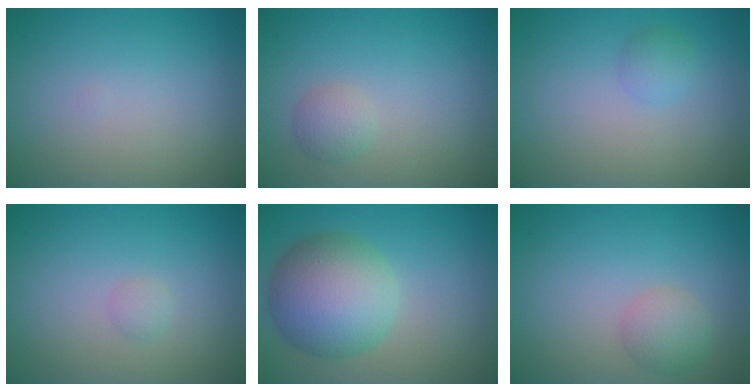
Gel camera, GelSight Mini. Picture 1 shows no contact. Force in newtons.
{"total": 1.6, "press": 1.6, "slide": 0.1}
{"total": 1.2, "press": 1.2, "slide": 0.1}
{"total": 0.7, "press": 0.7, "slide": 0.0}
{"total": 8.0, "press": 8.0, "slide": 0.2}
{"total": 2.1, "press": 2.1, "slide": 0.1}